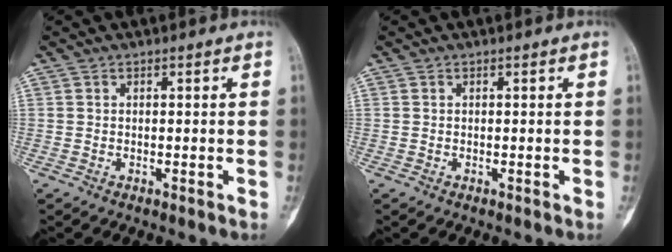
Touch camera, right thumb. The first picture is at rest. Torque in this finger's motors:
{"motor_torque": [0.41, 0.41, 0.00, 0.00, 0.02]}